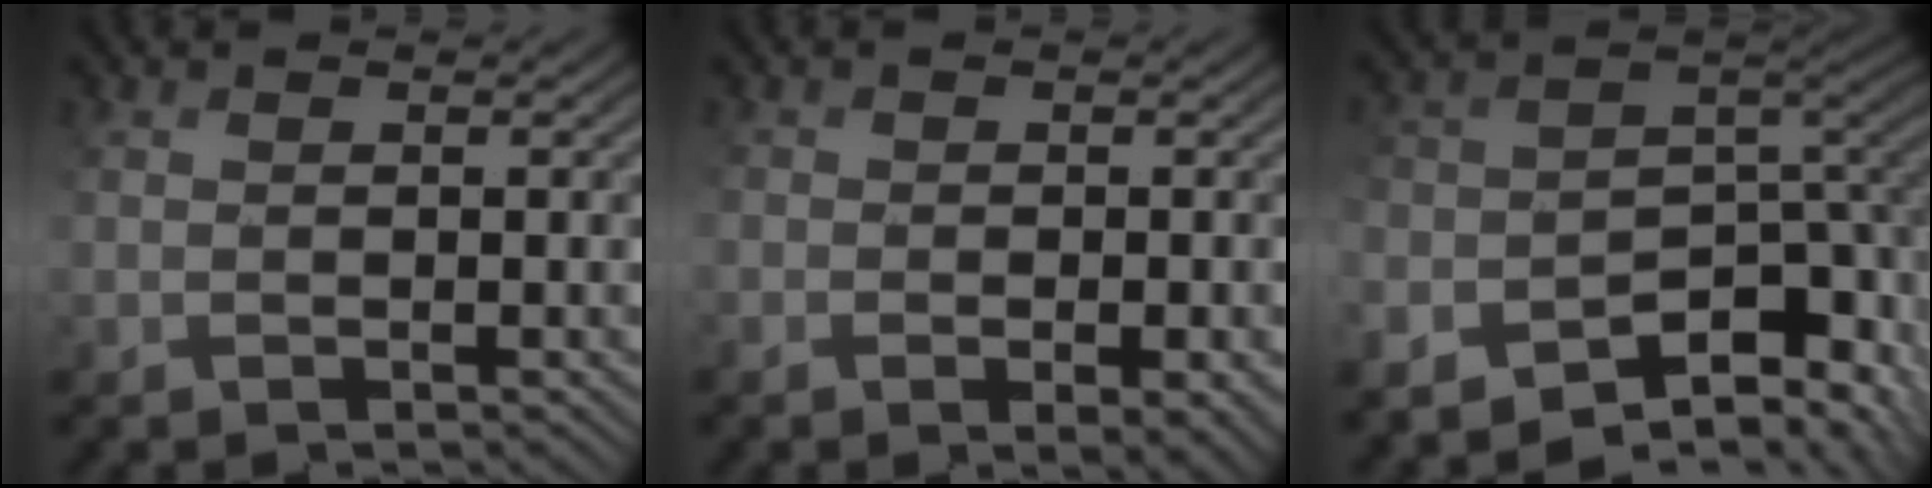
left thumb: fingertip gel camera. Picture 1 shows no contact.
{"total": 4.7, "force": [-1.9, 2.9, 3.3], "torque": [-0.048, -0.018, -0.023]}
{"total": 13.4, "force": [-10.2, 5.4, 6.9], "torque": [-0.143, -0.019, -0.157]}